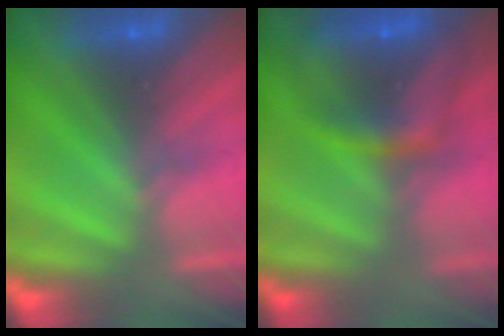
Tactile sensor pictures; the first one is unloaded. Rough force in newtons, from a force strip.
{"total": 7.4}